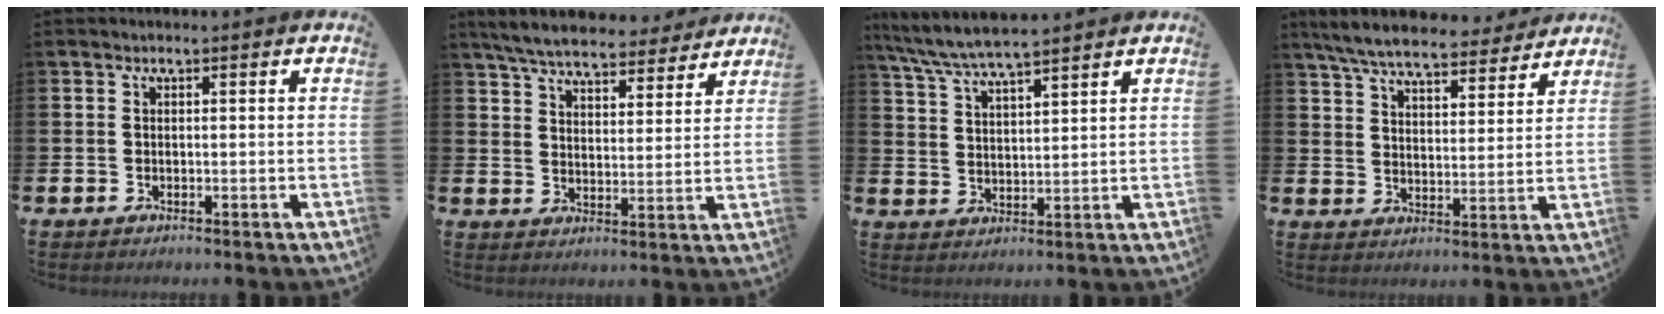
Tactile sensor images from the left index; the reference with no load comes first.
{"total": 6.9, "force": [6.5, 1.3, 1.8], "torque": [-0.057, -0.036, 0.114]}
{"total": 6.2, "force": [5.8, 0.4, 2.1], "torque": [-0.064, -0.024, 0.105]}
{"total": 7.4, "force": [6.9, 1.3, 2.2], "torque": [-0.068, -0.040, 0.122]}